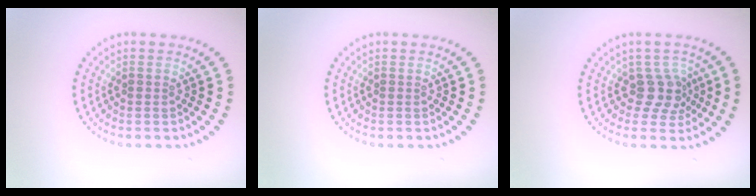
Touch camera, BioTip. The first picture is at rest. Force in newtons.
{"total": 0.0}
{"total": 2.6, "press": 2.0, "slide": 1.6}